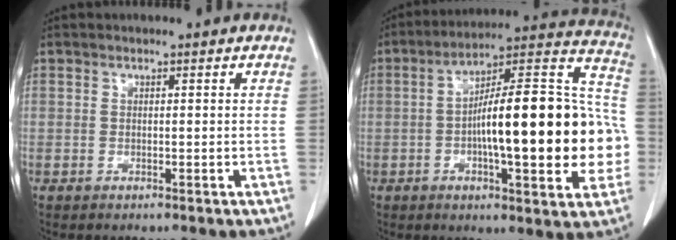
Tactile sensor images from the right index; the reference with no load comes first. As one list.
[{"total": 24.3, "force": [-2.9, 5.4, 23.5], "torque": [-0.291, 0.039, -0.039]}]